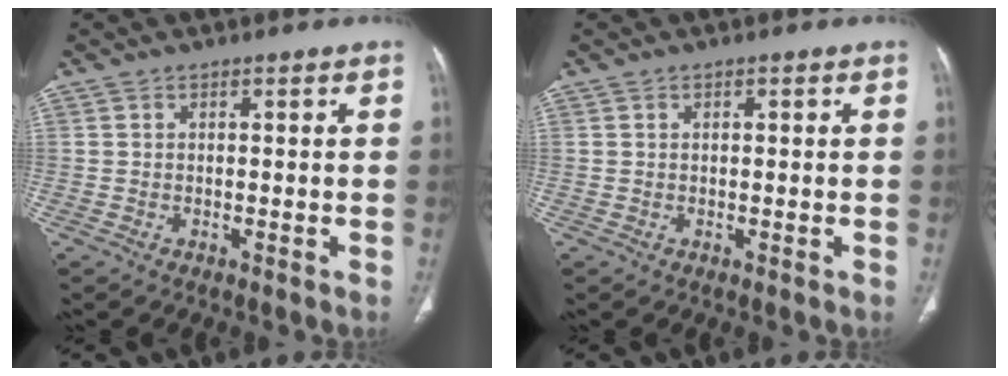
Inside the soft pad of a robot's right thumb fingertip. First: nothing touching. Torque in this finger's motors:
{"motor_torque": [-0.30, -0.57, -0.06, 0.22, -0.03]}